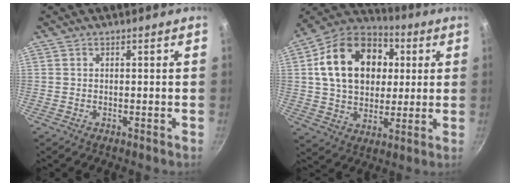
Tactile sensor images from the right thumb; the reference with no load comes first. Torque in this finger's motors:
{"motor_torque": [0.45, 4.10, 1.68, 0.36, 0.18]}